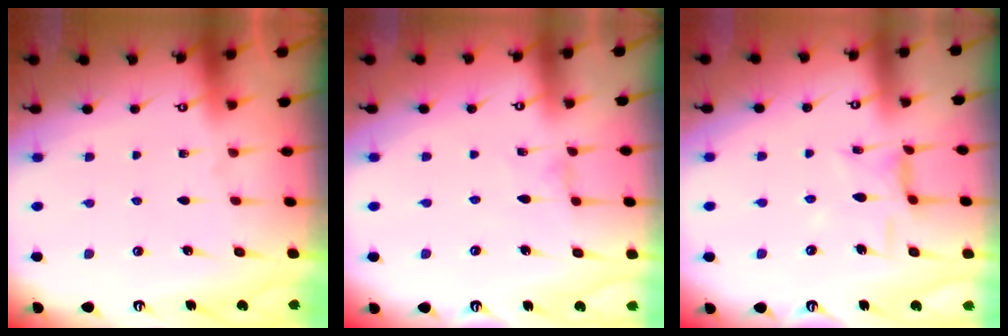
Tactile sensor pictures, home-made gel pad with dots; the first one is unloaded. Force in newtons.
{"total": 0.0}
{"total": 7.8, "press": 7.8, "slide": 0.5}